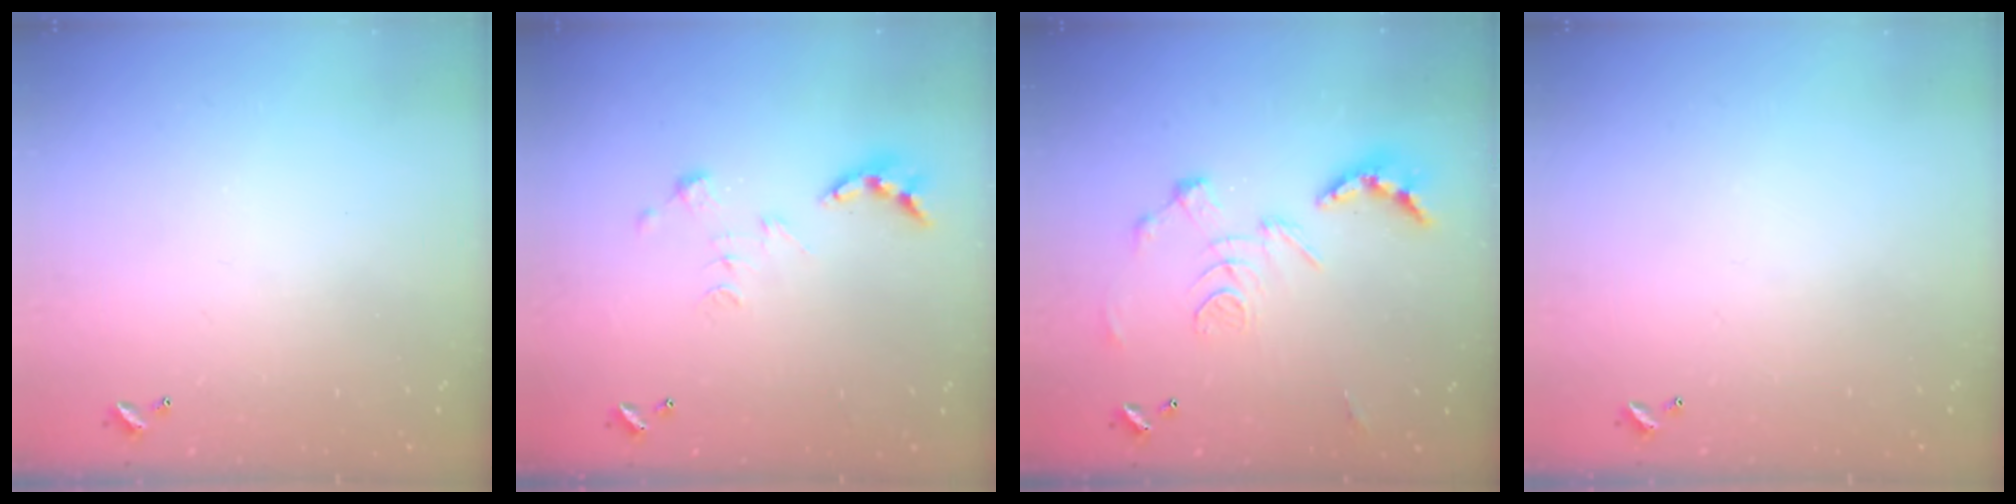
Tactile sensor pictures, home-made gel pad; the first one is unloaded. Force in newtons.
{"total": 3.3, "press": 3.3, "slide": 0.4}
{"total": 2.9, "press": 2.3, "slide": 1.7}
{"total": 0.0}